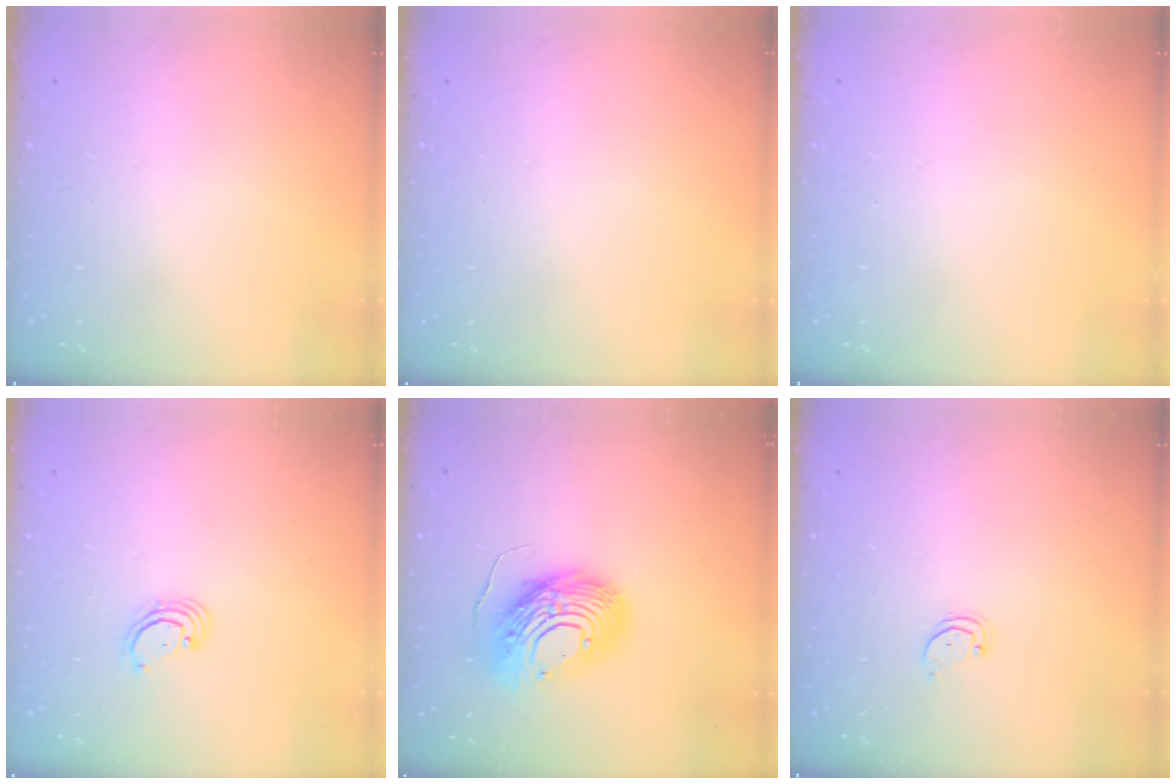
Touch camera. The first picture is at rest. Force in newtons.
{"total": 0.0}
{"total": 0.0}
{"total": 2.6, "press": 2.6, "slide": 0.3}
{"total": 14.3, "press": 14.3, "slide": 1.4}
{"total": 1.8, "press": 1.7, "slide": 0.2}